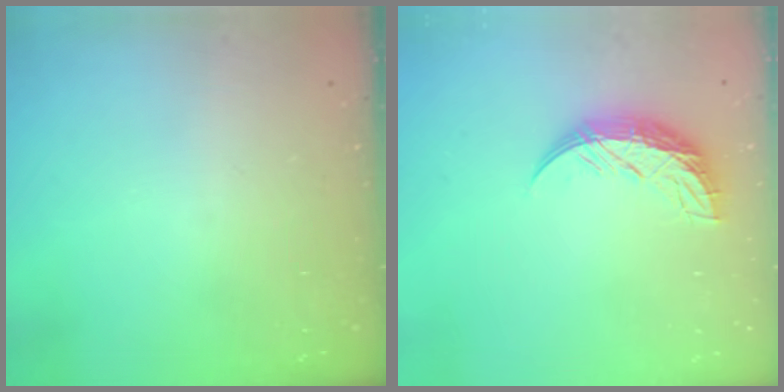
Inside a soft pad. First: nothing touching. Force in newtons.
{"total": 10.7, "press": 10.7, "slide": 0.4}